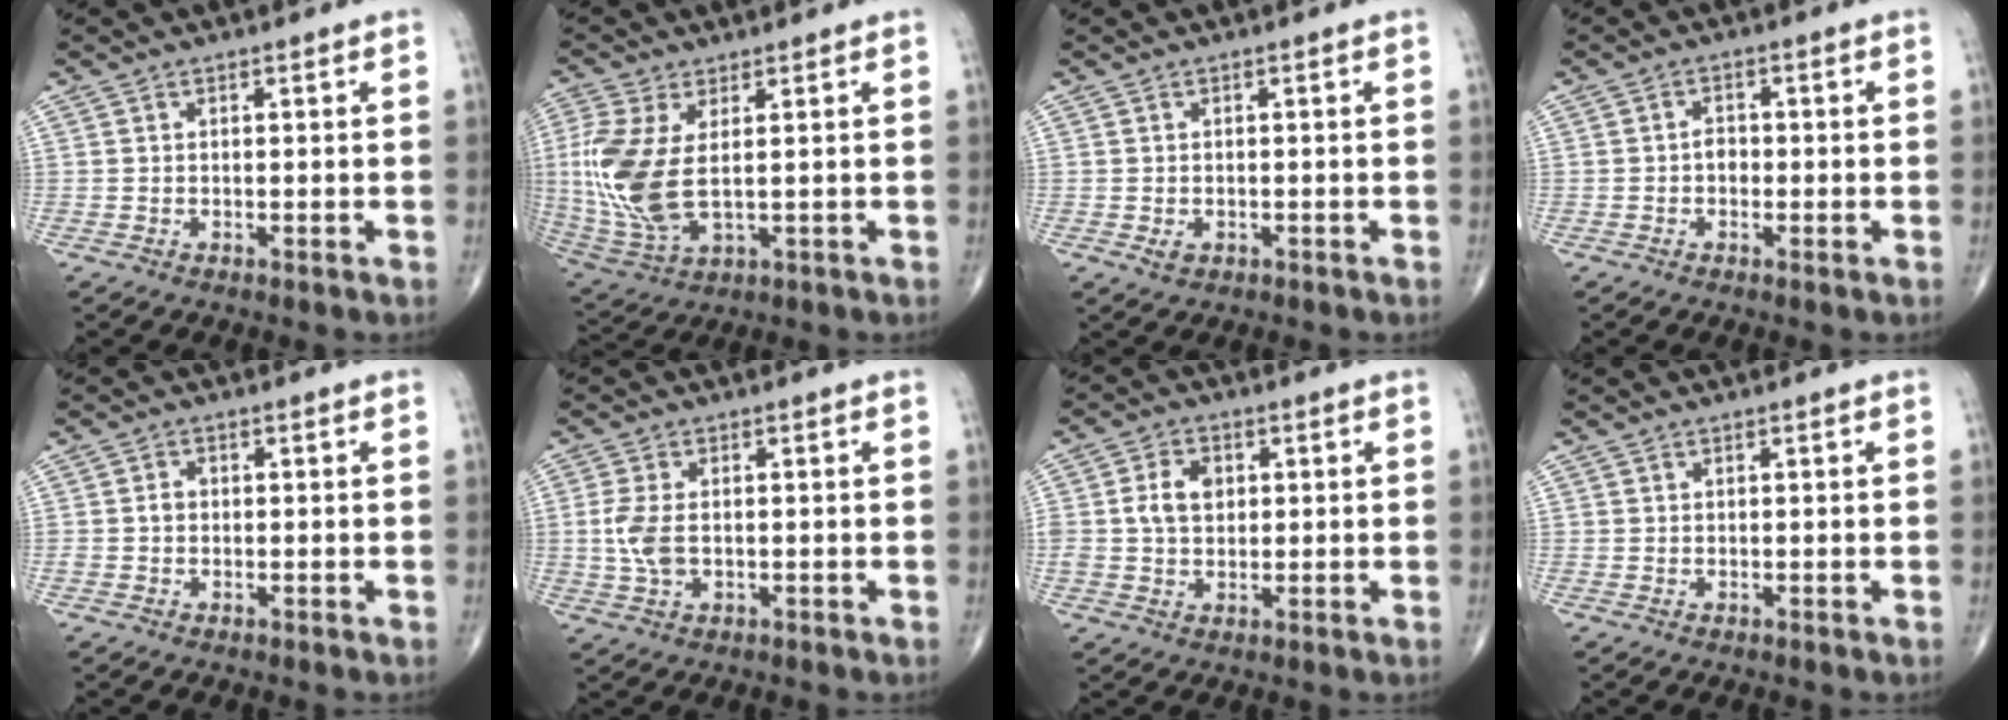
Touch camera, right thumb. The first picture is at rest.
{"total": 13.6, "force": [1.2, 6.8, 11.7], "torque": [-0.284, -0.009, 0.035]}
{"total": 1.7, "force": [-0.5, 1.3, 1.0], "torque": [-0.014, -0.001, -0.005]}
{"total": 2.4, "force": [-0.4, 1.7, 1.6], "torque": [-0.013, 0.006, -0.012]}
{"total": 1.8, "force": [-0.2, 1.5, 1.0], "torque": [-0.010, 0.006, -0.004]}
{"total": 5.4, "force": [-0.2, 3.2, 4.3], "torque": [-0.104, 0.001, -0.004]}
{"total": 6.2, "force": [0.9, 4.6, 4.1], "torque": [-0.065, 0.006, 0.015]}
{"total": 0.0}